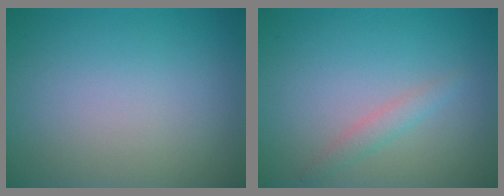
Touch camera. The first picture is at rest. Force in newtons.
{"total": 1.3, "press": 1.3, "slide": 0.1}